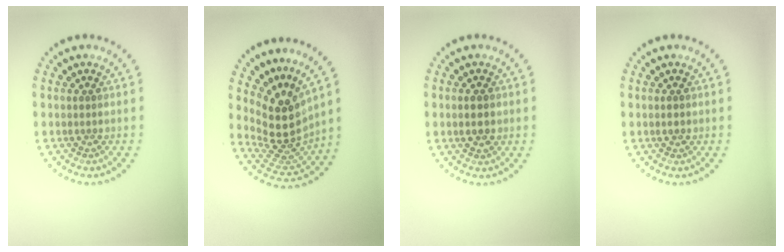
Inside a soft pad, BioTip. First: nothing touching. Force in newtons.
{"total": 5.0, "press": 3.7, "slide": 3.4}
{"total": 2.4, "press": 2.4, "slide": 0.2}
{"total": 1.2, "press": 1.2, "slide": 0.1}